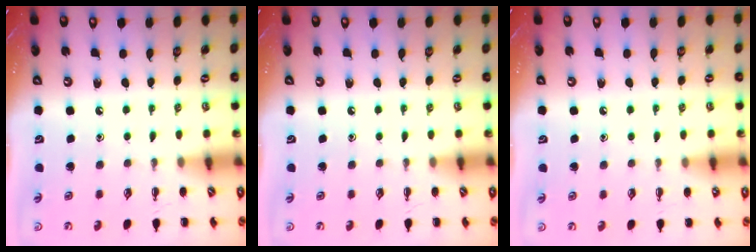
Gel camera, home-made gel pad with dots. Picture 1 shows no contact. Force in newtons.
{"total": 0.0}
{"total": 4.0, "press": 3.8, "slide": 1.5}